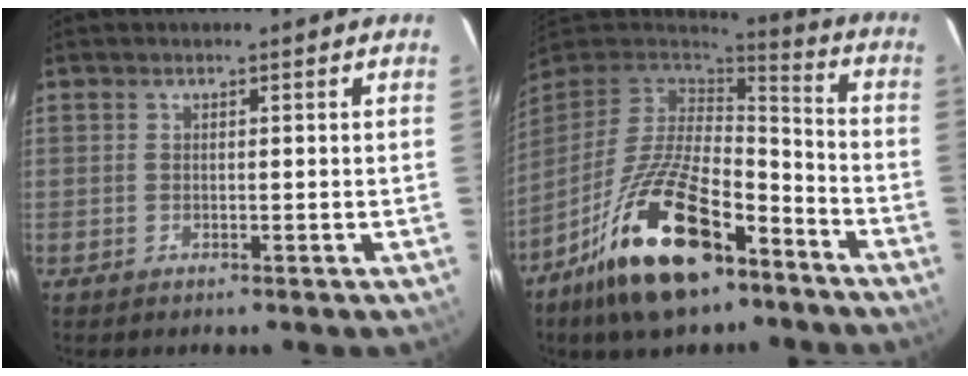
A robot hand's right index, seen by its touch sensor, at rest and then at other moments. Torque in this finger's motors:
{"motor_torque": [1.22, -0.48, 1.06, 0.21]}